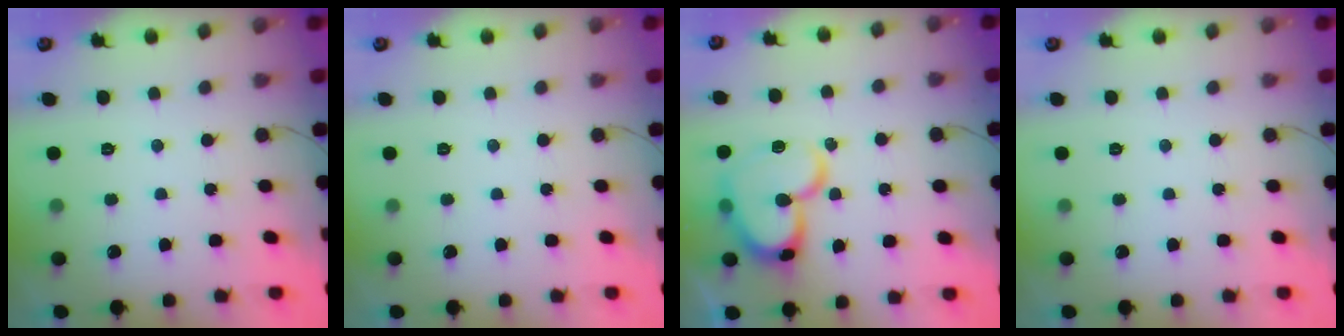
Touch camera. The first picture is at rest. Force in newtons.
{"total": 0.0}
{"total": 18.2, "press": 18.1, "slide": 2.1}
{"total": 0.0}